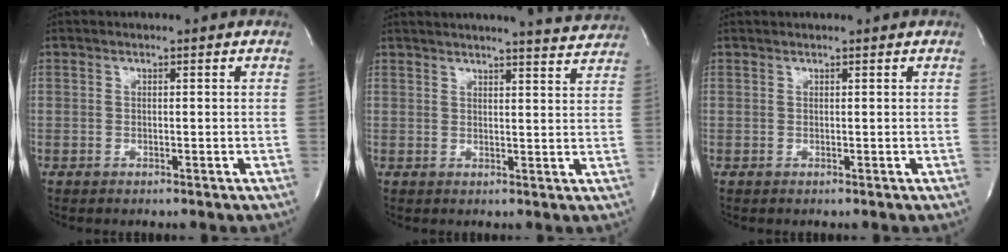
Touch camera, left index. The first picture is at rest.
{"total": 8.6, "force": [8.3, 0.1, 2.3], "torque": [-0.029, -0.009, 0.084]}
{"total": 1.3, "force": [1.2, 0.0, 0.3], "torque": [-0.006, 0.013, 0.016]}